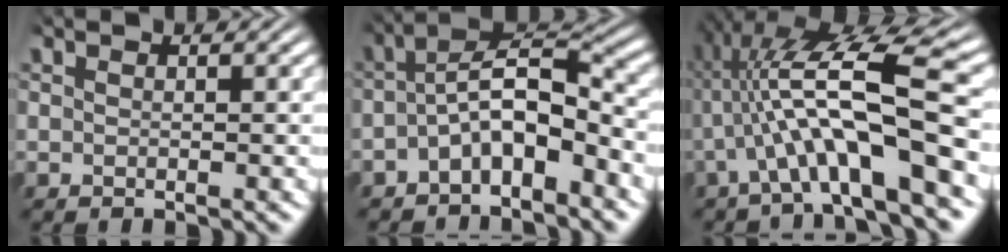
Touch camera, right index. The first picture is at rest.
{"total": 5.7, "force": [-2.3, 3.2, 4.1], "torque": [-0.076, -0.016, -0.037]}
{"total": 9.4, "force": [1.6, 3.3, 8.7], "torque": [-0.154, 0.007, 0.024]}